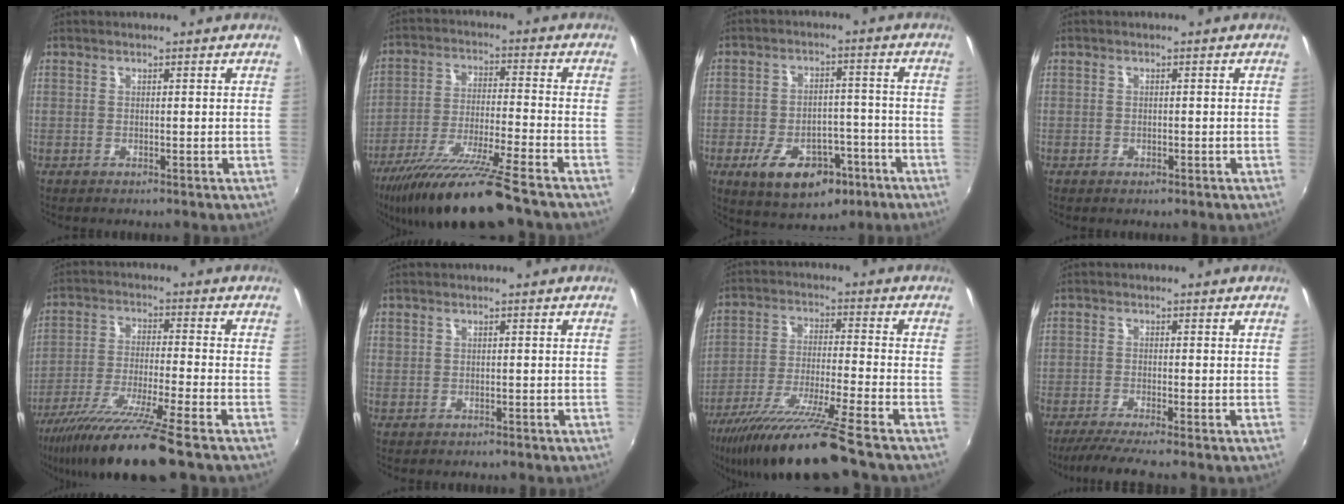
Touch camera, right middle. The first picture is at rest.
{"total": 16.4, "force": [-13.3, -0.1, 9.6], "torque": [-0.194, -0.030, -0.232]}
{"total": 13.6, "force": [-7.3, 7.9, 8.4], "torque": [-0.162, 0.005, -0.095]}
{"total": 1.1, "force": [-0.6, 0.8, 0.4], "torque": [-0.008, -0.003, -0.009]}
{"total": 15.7, "force": [-12.1, -0.6, 9.9], "torque": [-0.203, -0.037, -0.214]}
{"total": 0.8, "force": [-0.1, 0.7, 0.2], "torque": [-0.003, 0.001, 0.001]}
{"total": 15.9, "force": [-12.9, -1.3, 9.1], "torque": [-0.186, -0.030, -0.228]}
{"total": 5.6, "force": [-4.7, -0.9, 2.8], "torque": [-0.072, -0.022, -0.084]}